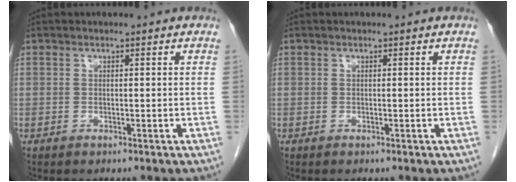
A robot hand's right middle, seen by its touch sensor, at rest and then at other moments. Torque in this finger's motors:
{"motor_torque": [-0.06, 0.07, 0.03, -0.01]}